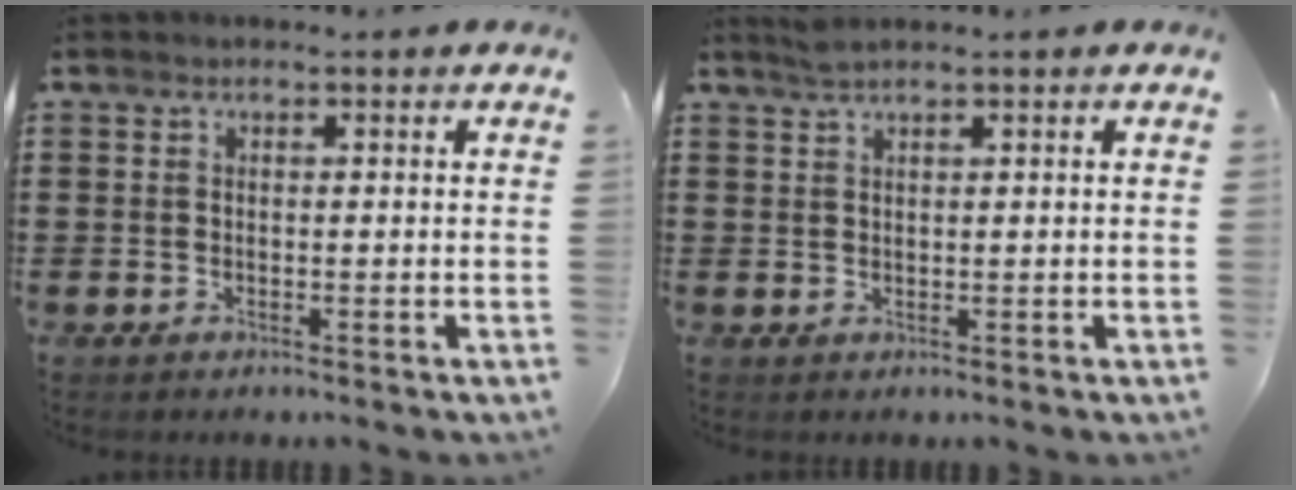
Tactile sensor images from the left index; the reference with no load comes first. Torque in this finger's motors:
{"motor_torque": [0.26, -0.21, -0.02, 0.00]}